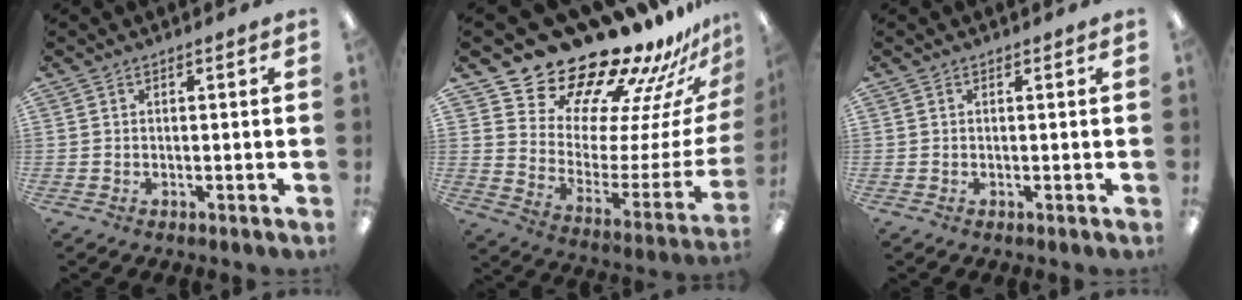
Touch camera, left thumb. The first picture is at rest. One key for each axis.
{"total": 21.0, "fx": 19.4, "fy": 6.8, "fz": 4.3, "tx": -0.065, "ty": -0.173, "tz": 0.347}
{"total": 0.0}